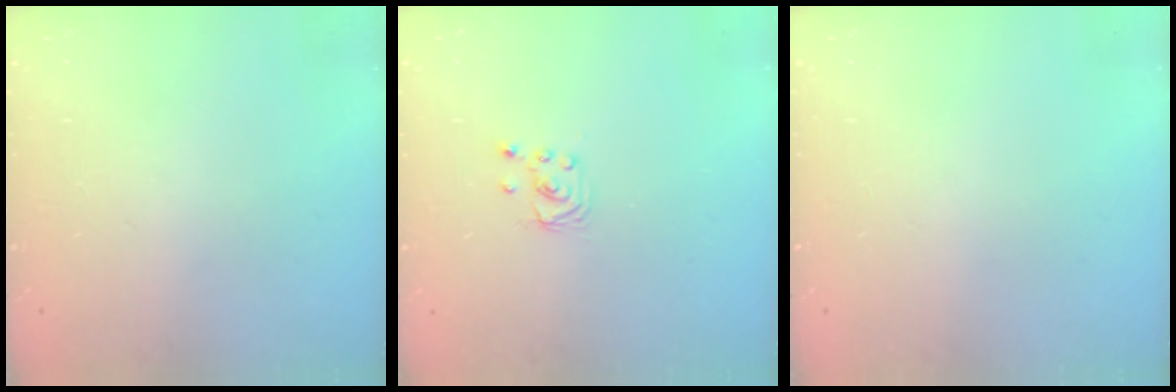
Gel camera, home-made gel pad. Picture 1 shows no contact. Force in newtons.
{"total": 2.0, "press": 2.0, "slide": 0.2}
{"total": 0.0}